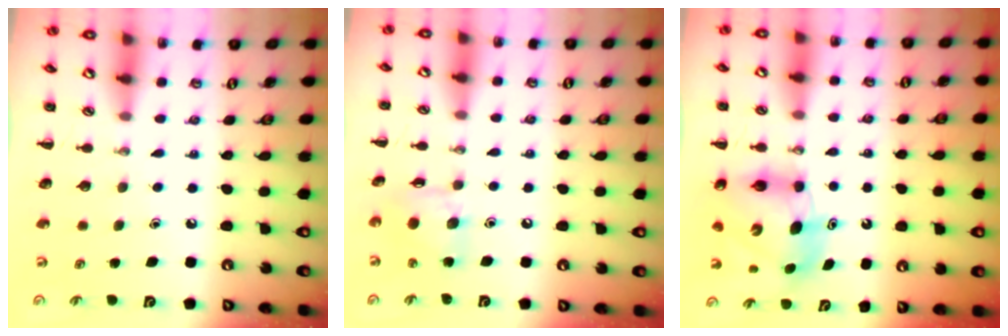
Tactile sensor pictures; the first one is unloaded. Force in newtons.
{"total": 9.4, "press": 9.3, "slide": 1.3}
{"total": 9.1, "press": 8.7, "slide": 2.6}